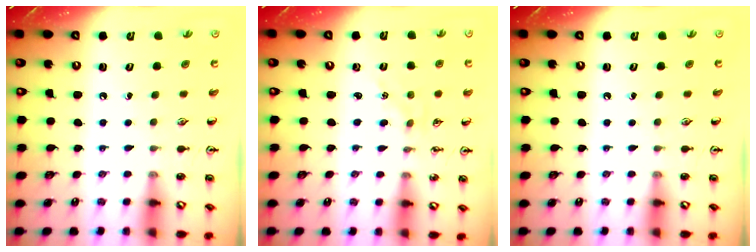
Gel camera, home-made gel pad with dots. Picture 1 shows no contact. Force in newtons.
{"total": 1.0, "press": 0.9, "slide": 0.2}
{"total": 0.0}